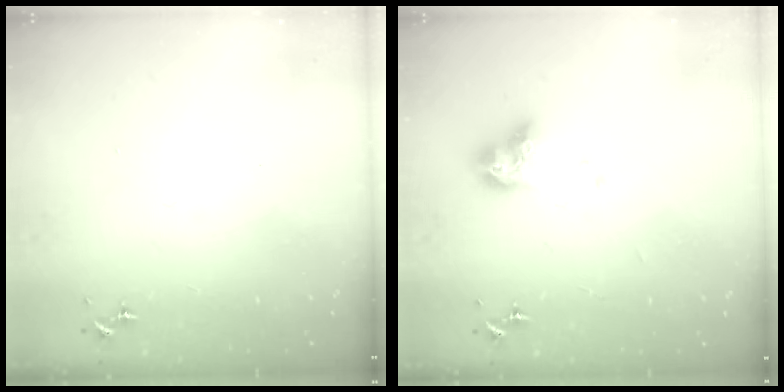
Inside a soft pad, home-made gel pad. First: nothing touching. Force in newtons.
{"total": 10.2, "press": 10.1, "slide": 0.9}